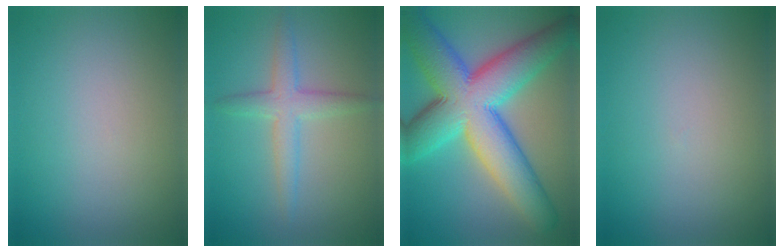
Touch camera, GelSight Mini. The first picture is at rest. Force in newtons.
{"total": 3.0, "press": 3.0, "slide": 0.1}
{"total": 13.4, "press": 13.4, "slide": 0.3}
{"total": 0.0}